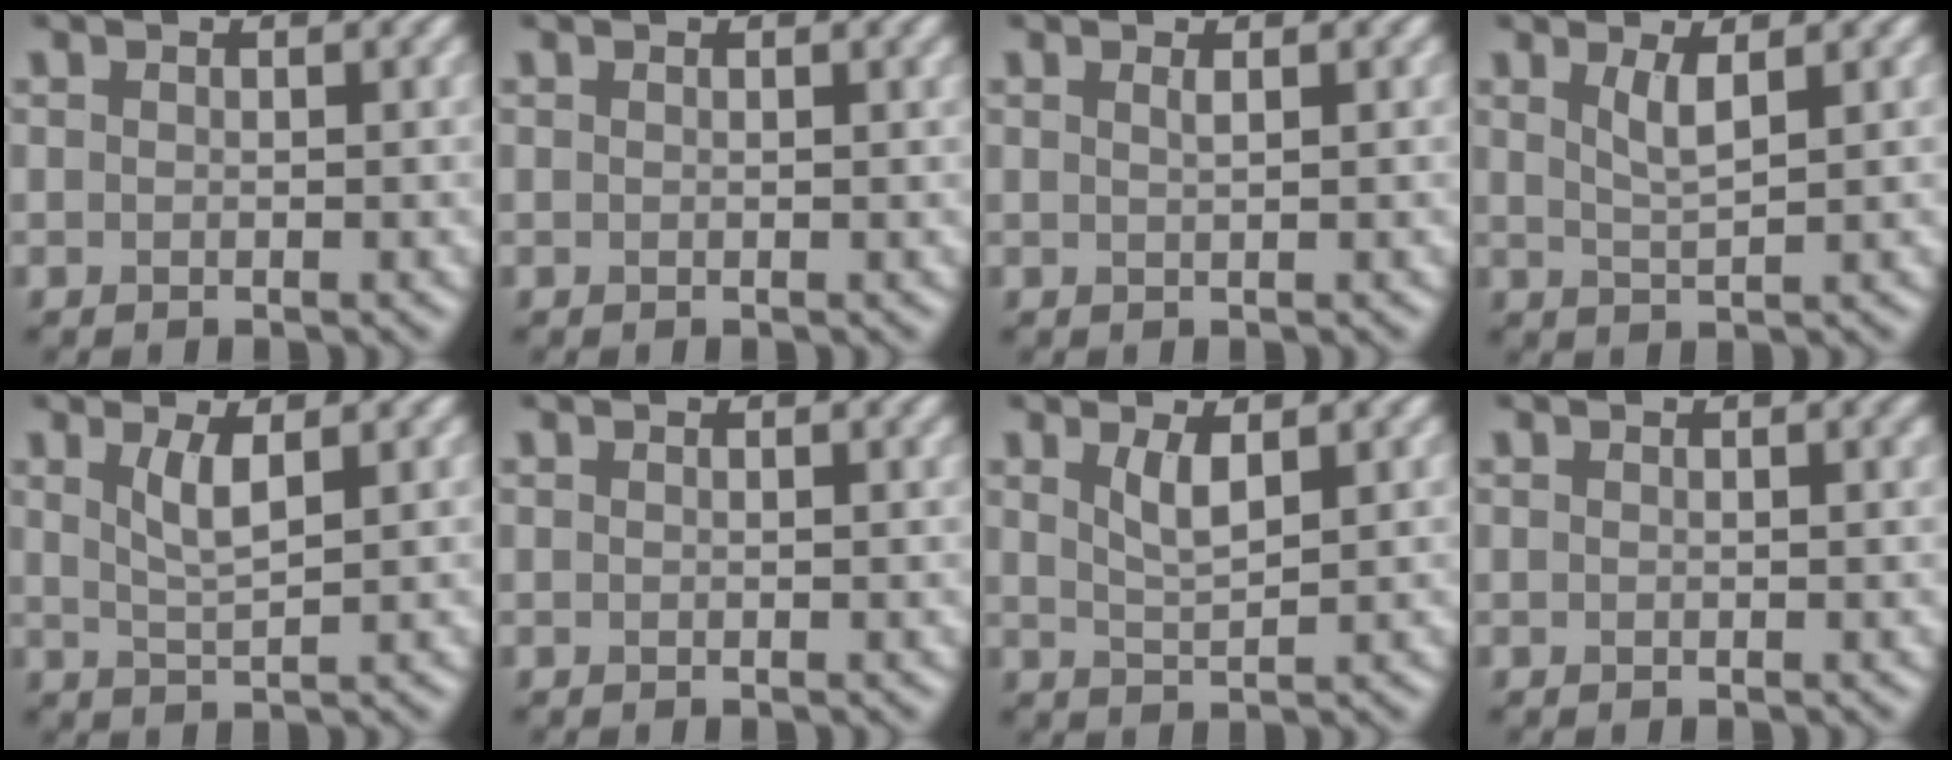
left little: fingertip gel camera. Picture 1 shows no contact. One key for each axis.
{"total": 1.0, "fx": 0.5, "fy": 0.3, "fz": 0.9, "tx": -0.008, "ty": 0.006, "tz": 0.006}
{"total": 0.8, "fx": 0.4, "fy": 0.2, "fz": 0.7, "tx": -0.007, "ty": 0.002, "tz": 0.005}
{"total": 2.2, "fx": 1.0, "fy": 0.5, "fz": 1.9, "tx": -0.036, "ty": -0.004, "tz": 0.020}
{"total": 2.6, "fx": 1.1, "fy": 0.6, "fz": 2.3, "tx": -0.046, "ty": -0.004, "tz": 0.024}
{"total": 1.0, "fx": 0.5, "fy": 0.2, "fz": 0.8, "tx": -0.008, "ty": 0.005, "tz": 0.006}
{"total": 2.3, "fx": 1.2, "fy": 0.6, "fz": 1.8, "tx": -0.037, "ty": -0.004, "tz": 0.025}
{"total": 1.0, "fx": 0.4, "fy": 0.3, "fz": 0.9, "tx": -0.008, "ty": 0.005, "tz": 0.004}